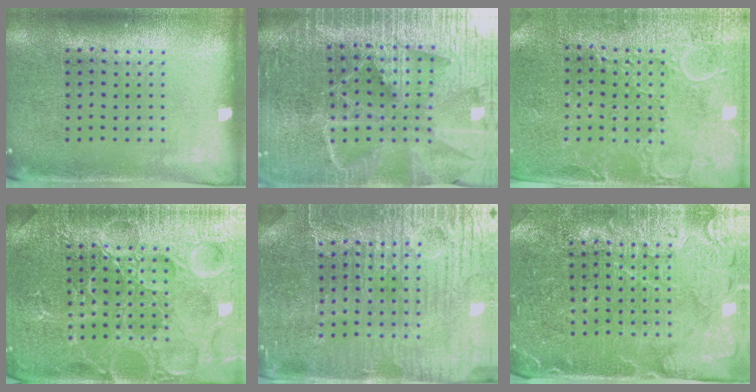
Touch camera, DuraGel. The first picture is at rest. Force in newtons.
{"total": 6.2, "press": 5.4, "slide": 3.1}
{"total": 2.9, "press": 2.8, "slide": 0.4}
{"total": 7.4, "press": 7.3, "slide": 1.0}
{"total": 4.8, "press": 4.6, "slide": 1.3}
{"total": 4.5, "press": 4.3, "slide": 1.3}